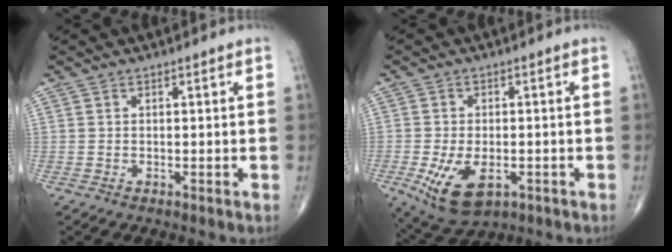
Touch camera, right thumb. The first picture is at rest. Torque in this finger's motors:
{"motor_torque": [0.05, 0.42, 0.49, 0.20, 0.17]}